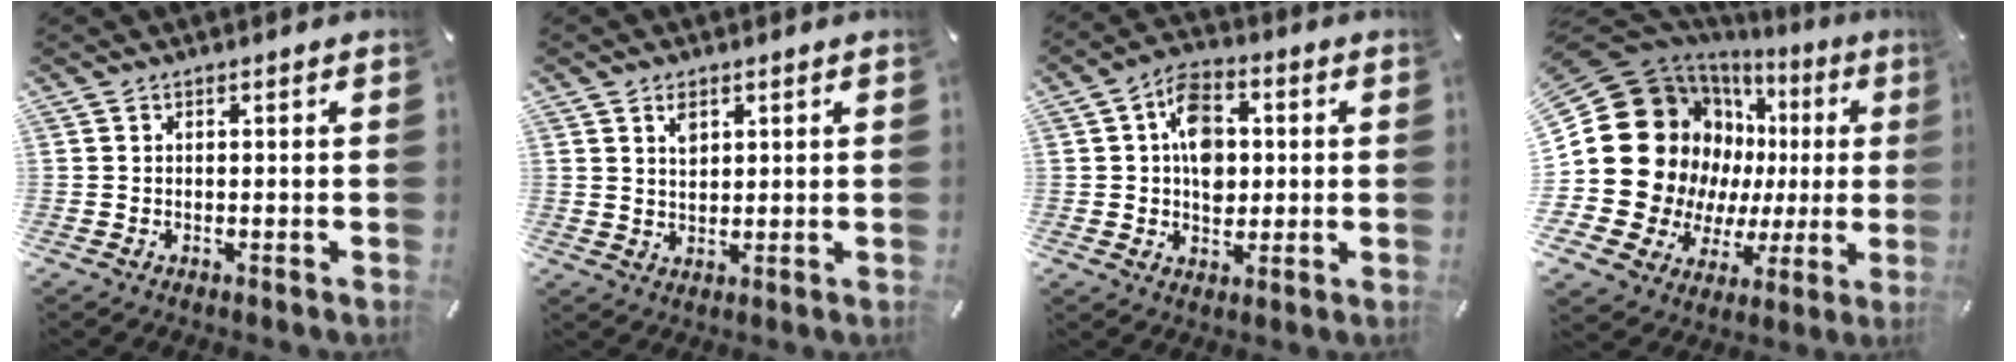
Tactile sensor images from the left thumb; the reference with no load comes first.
{"total": 3.5, "force": [1.8, 2.5, 1.6], "torque": [-0.013, -0.007, 0.028]}
{"total": 10.5, "force": [1.1, 7.8, 6.9], "torque": [-0.101, 0.006, 0.019]}
{"total": 24.9, "force": [4.0, 19.6, 14.8], "torque": [-0.283, -0.042, 0.103]}